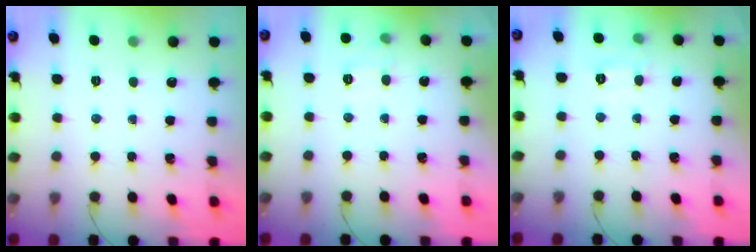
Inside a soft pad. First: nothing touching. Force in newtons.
{"total": 5.0, "press": 4.7, "slide": 1.8}
{"total": 6.8, "press": 6.7, "slide": 1.4}